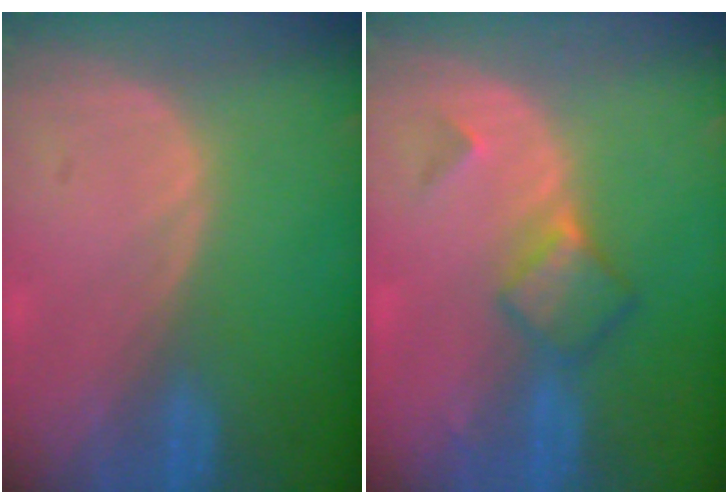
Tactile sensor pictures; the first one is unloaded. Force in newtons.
{"total": 5.0, "press": 4.4, "slide": 2.4}